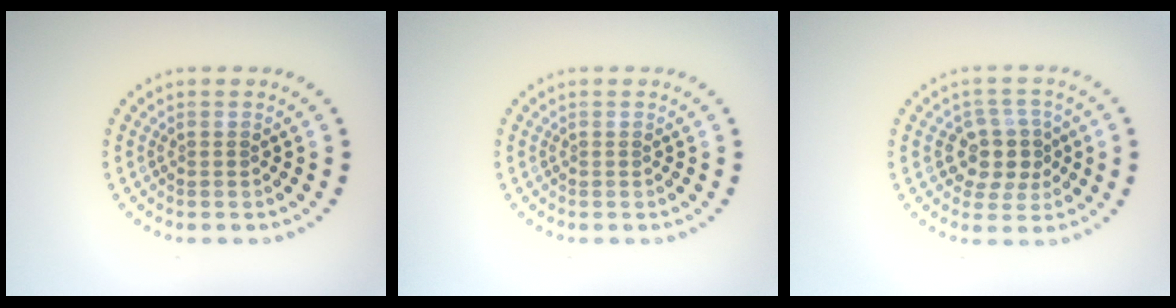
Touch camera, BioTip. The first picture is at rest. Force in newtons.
{"total": 0.0}
{"total": 4.0, "press": 3.8, "slide": 1.4}